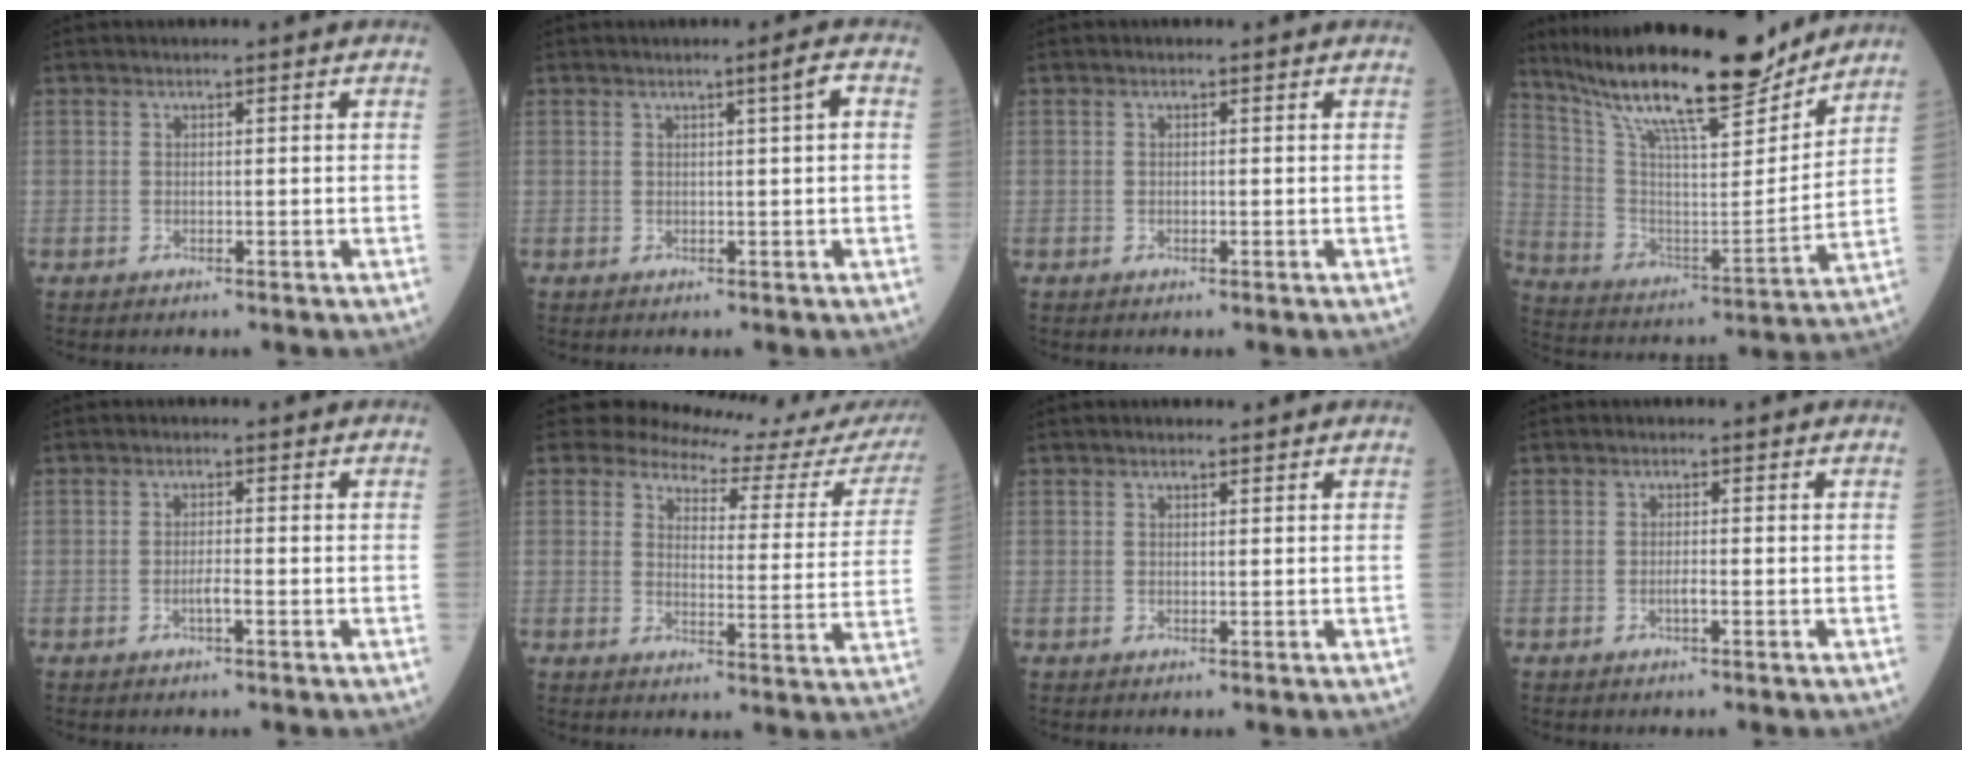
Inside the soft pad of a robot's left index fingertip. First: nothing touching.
{"total": 2.0, "force": [0.5, -0.3, 1.9], "torque": [-0.030, 0.003, 0.007]}
{"total": 0.0}
{"total": 21.5, "force": [18.2, 2.8, 11.2], "torque": [-0.205, -0.014, 0.304]}
{"total": 1.5, "force": [-0.8, 0.1, 1.3], "torque": [-0.026, -0.003, -0.015]}
{"total": 15.6, "force": [15.2, 2.1, 3.0], "torque": [-0.026, -0.093, 0.154]}
{"total": 0.7, "force": [0.6, 0.3, 0.3], "torque": [-0.013, 0.003, 0.007]}
{"total": 1.0, "force": [-0.5, 0.1, 0.8], "torque": [-0.017, -0.003, -0.010]}